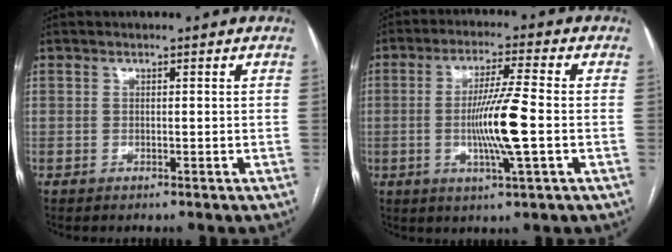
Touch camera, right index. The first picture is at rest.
{"total": 9.4, "force": [-1.4, -0.3, 9.3], "torque": [-0.177, -0.007, -0.028]}